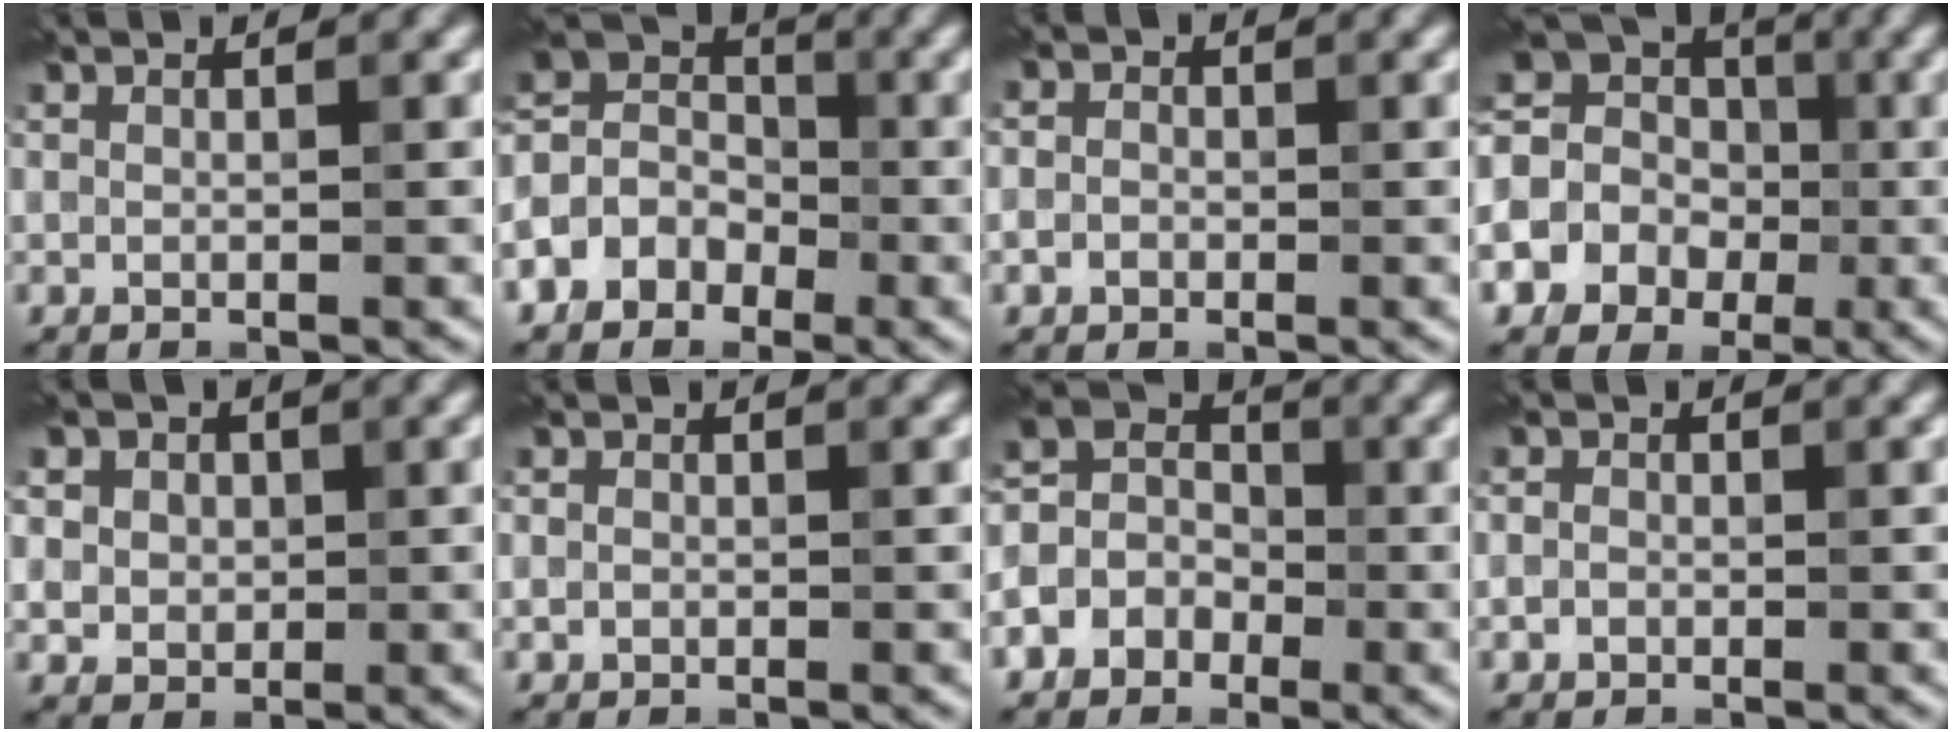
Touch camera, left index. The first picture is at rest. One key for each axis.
{"total": 5.7, "fx": -2.4, "fy": 4.6, "fz": 2.4, "tx": -0.036, "ty": 0.013, "tz": -0.061}
{"total": 1.7, "fx": -0.4, "fy": 1.5, "fz": 0.7, "tx": 0.004, "ty": 0.001, "tz": -0.018}
{"total": 12.5, "fx": -1.3, "fy": 11.4, "fz": 5.1, "tx": -0.120, "ty": 0.015, "tz": -0.056}
{"total": 6.6, "fx": 2.2, "fy": 5.3, "fz": 3.2, "tx": -0.061, "ty": 0.023, "tz": 0.011}
{"total": 0.9, "fx": -0.2, "fy": 0.9, "fz": 0.3, "tx": -0.003, "ty": -0.003, "tz": -0.007}
{"total": 5.7, "fx": -2.1, "fy": 4.8, "fz": 2.2, "tx": -0.018, "ty": 0.013, "tz": -0.052}
{"total": 1.2, "fx": -0.4, "fy": 1.1, "fz": 0.5, "tx": 0.001, "ty": -0.002, "tz": -0.013}